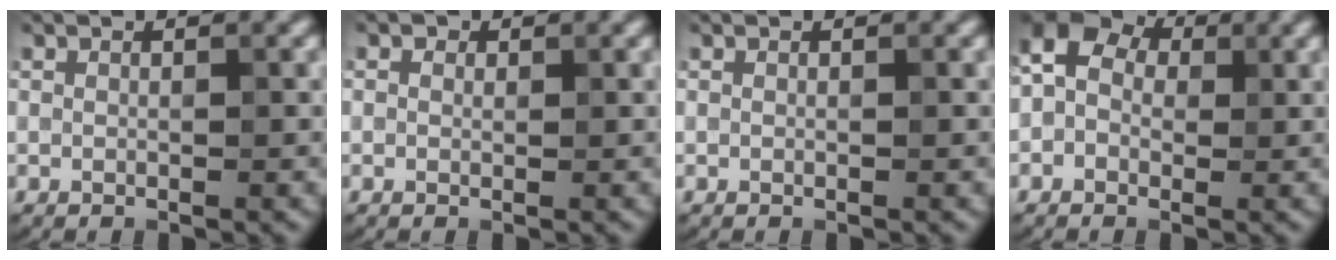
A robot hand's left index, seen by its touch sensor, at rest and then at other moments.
{"total": 0.6, "force": [0.2, 0.5, 0.2], "torque": [-0.001, -0.002, -0.001]}
{"total": 0.0}
{"total": 6.4, "force": [1.0, 5.2, 3.5], "torque": [-0.046, 0.034, -0.027]}